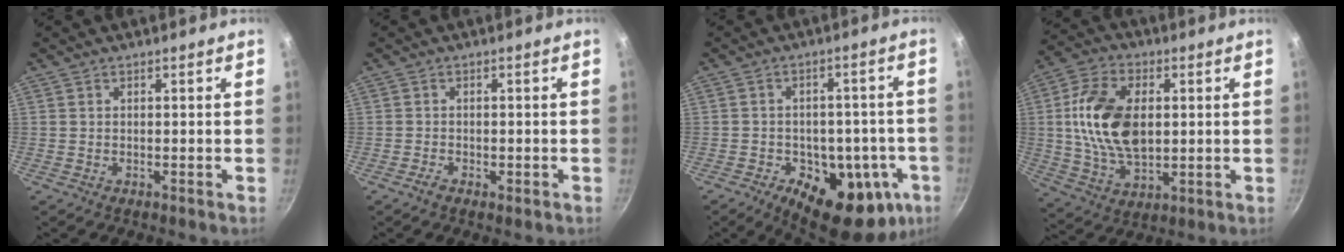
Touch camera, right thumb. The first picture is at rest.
{"total": 2.3, "force": [-1.2, 1.1, 1.6], "torque": [-0.031, 0.003, -0.023]}
{"total": 19.6, "force": [-8.1, 11.4, 13.8], "torque": [-0.147, 0.017, -0.102]}
{"total": 16.5, "force": [1.8, 10.2, 12.9], "torque": [-0.226, -0.002, 0.033]}